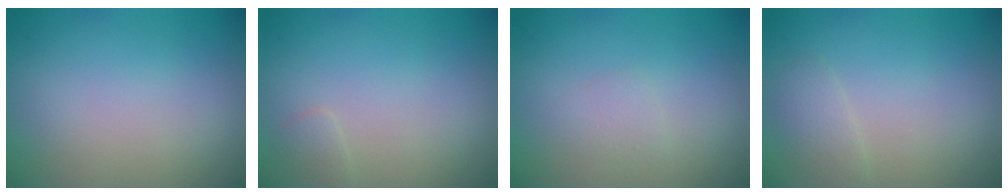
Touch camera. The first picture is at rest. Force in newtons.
{"total": 0.8, "press": 0.8, "slide": 0.0}
{"total": 0.9, "press": 0.9, "slide": 0.1}
{"total": 1.3, "press": 1.3, "slide": 0.1}